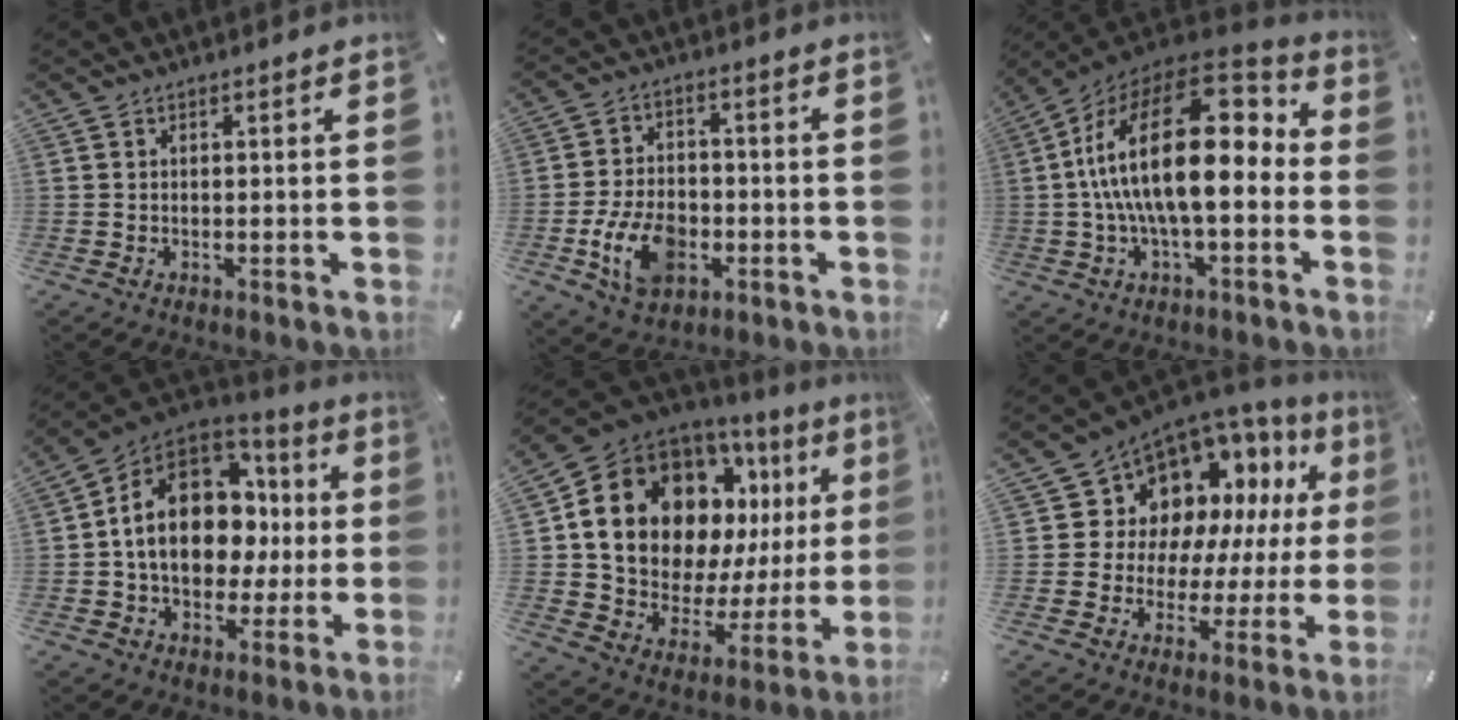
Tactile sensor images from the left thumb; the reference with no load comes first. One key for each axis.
{"total": 12.0, "fx": -3.9, "fy": 8.2, "fz": 7.8, "tx": -0.158, "ty": 0.008, "tz": -0.066}
{"total": 23.1, "fx": 1.6, "fy": 10.6, "fz": 20.5, "tx": -0.398, "ty": -0.016, "tz": 0.025}
{"total": 17.4, "fx": 1.7, "fy": 13.5, "fz": 10.9, "tx": -0.195, "ty": -0.010, "tz": 0.031}
{"total": 19.7, "fx": 9.0, "fy": 13.7, "fz": 11.0, "tx": -0.187, "ty": -0.067, "tz": 0.170}
{"total": 11.5, "fx": 6.1, "fy": 9.2, "fz": 3.2, "tx": -0.065, "ty": -0.068, "tz": 0.116}